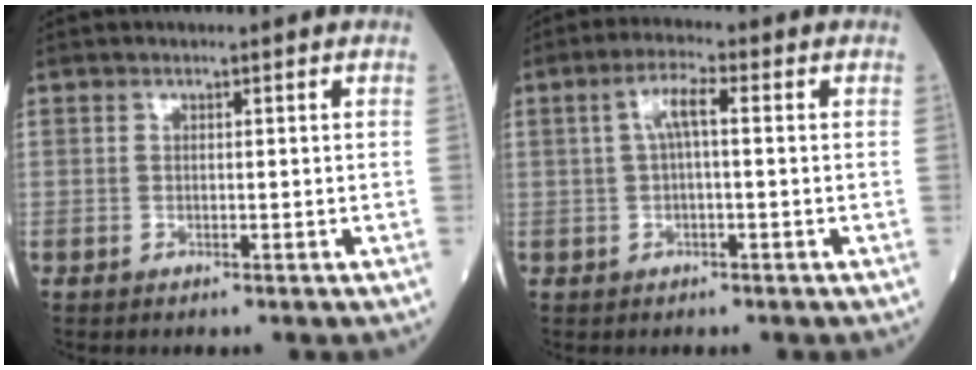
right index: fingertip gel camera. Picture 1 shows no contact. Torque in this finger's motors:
{"motor_torque": [0.30, 0.20, 0.16, 0.05]}